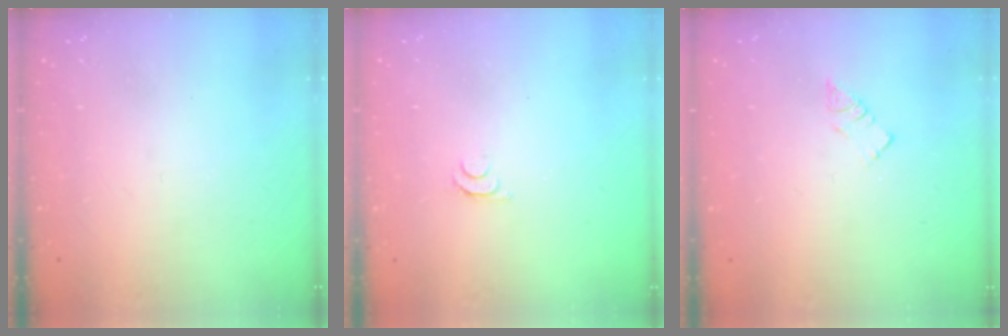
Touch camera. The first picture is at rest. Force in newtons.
{"total": 4.6, "press": 4.5, "slide": 0.7}
{"total": 3.7, "press": 3.7, "slide": 0.2}